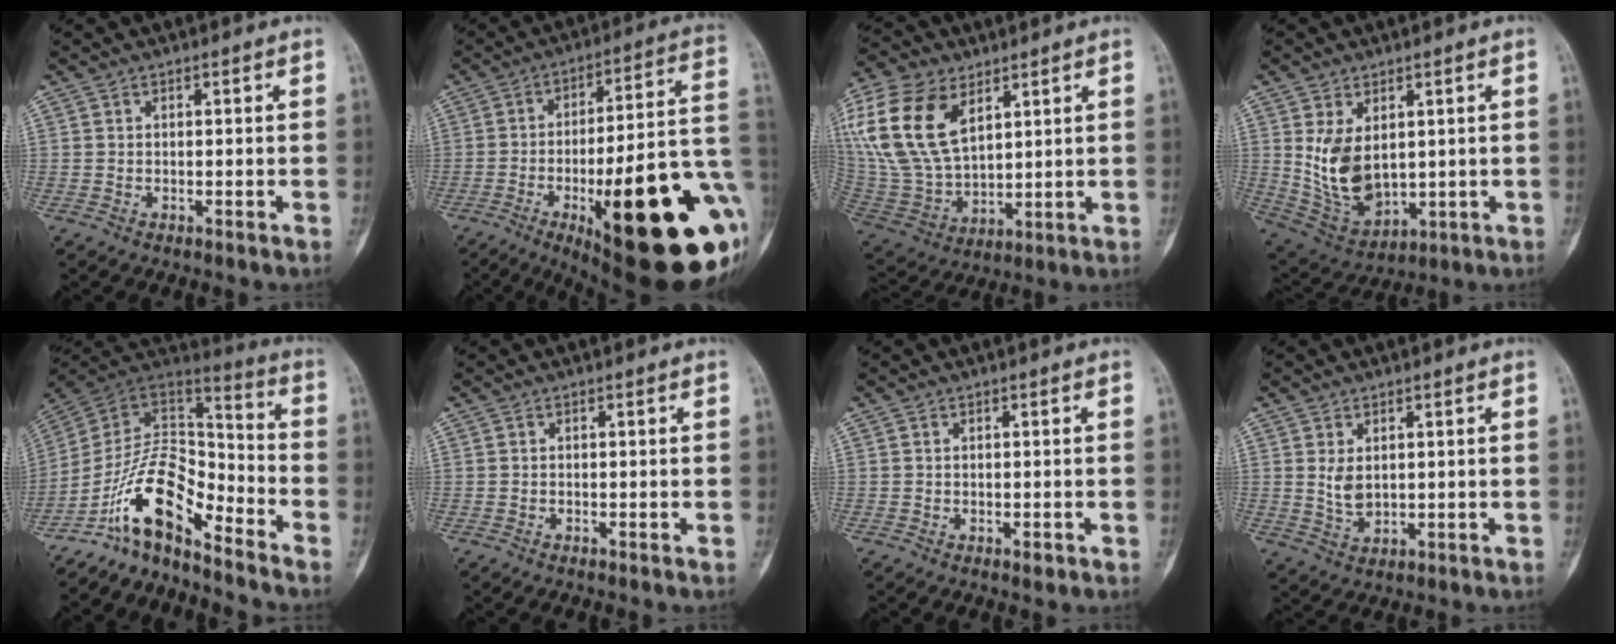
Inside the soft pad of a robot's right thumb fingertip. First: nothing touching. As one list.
[{"total": 34.3, "force": [-10.0, 10.0, 31.2], "torque": [-0.353, 0.022, -0.134]}, {"total": 21.6, "force": [8.9, 12.9, 14.9], "torque": [-0.317, -0.021, 0.178]}, {"total": 11.2, "force": [1.9, 7.1, 8.4], "torque": [-0.139, -0.018, 0.062]}, {"total": 14.3, "force": [-9.8, 5.6, 8.8], "torque": [-0.140, 0.106, -0.186]}, {"total": 0.0}, {"total": 0.9, "force": [-0.5, 0.5, 0.6], "torque": [-0.008, -0.001, -0.006]}, {"total": 3.9, "force": [0.8, 2.5, 2.9], "torque": [-0.048, -0.012, 0.024]}]